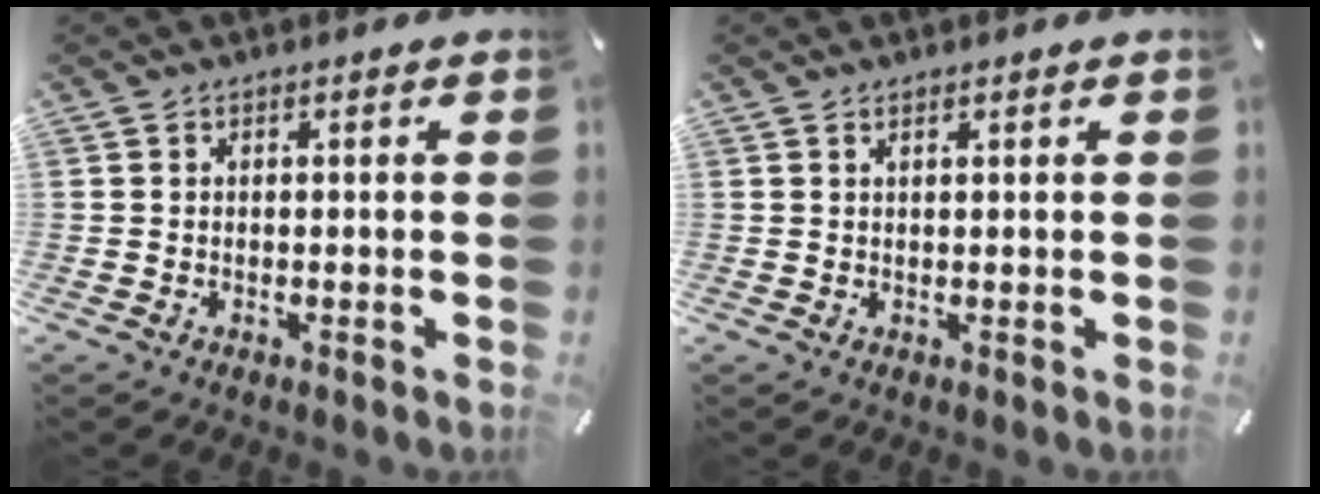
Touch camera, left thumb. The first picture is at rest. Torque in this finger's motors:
{"motor_torque": [-0.25, -0.20, -0.22, 0.18, -0.02]}